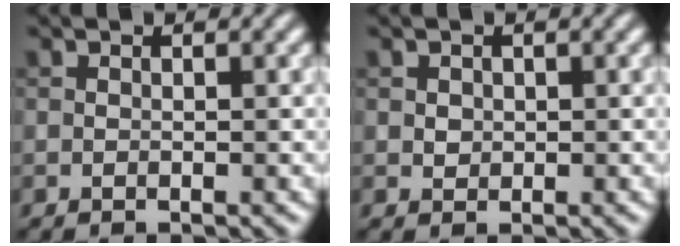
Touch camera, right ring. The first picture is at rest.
{"total": 0.9, "force": [0.3, 0.8, 0.3], "torque": [-0.003, -0.002, 0.007]}